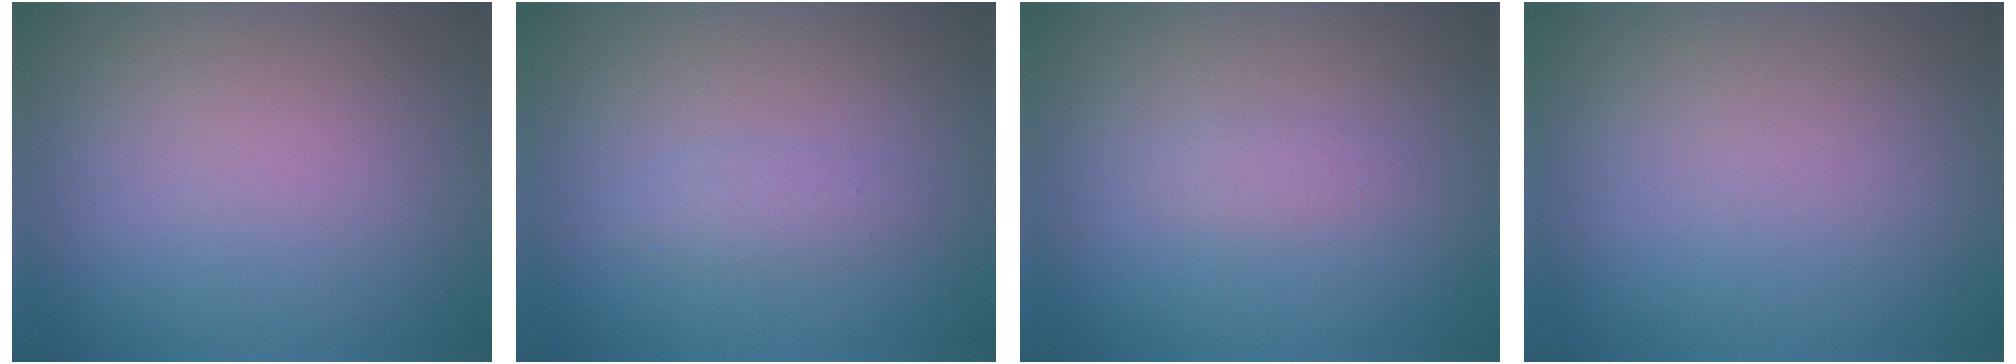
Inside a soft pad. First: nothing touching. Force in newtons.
{"total": 1.4, "press": 1.4, "slide": 0.1}
{"total": 0.9, "press": 0.9, "slide": 0.0}
{"total": 0.0}